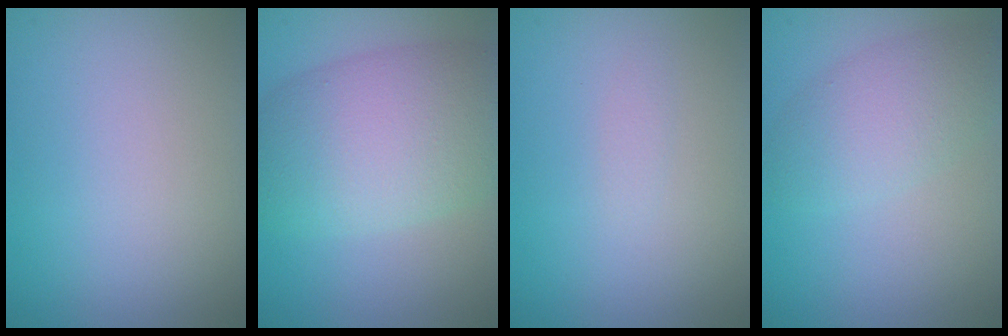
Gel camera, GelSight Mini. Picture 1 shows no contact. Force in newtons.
{"total": 9.4, "press": 9.4, "slide": 0.6}
{"total": 0.5, "press": 0.5, "slide": 0.0}
{"total": 3.9, "press": 3.9, "slide": 0.2}